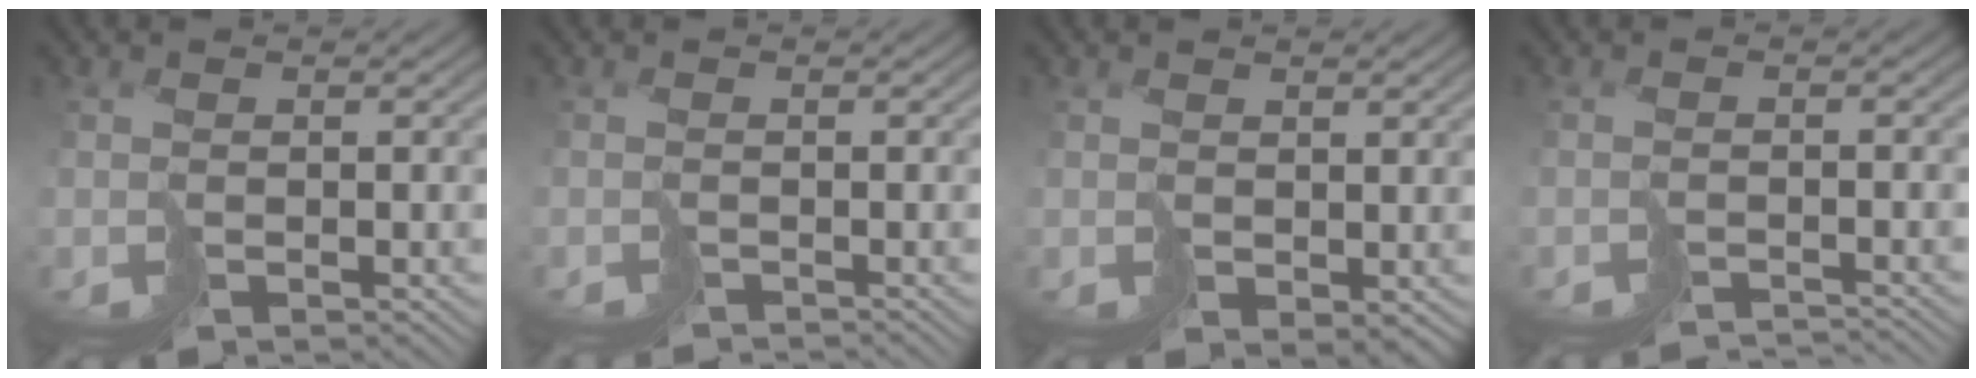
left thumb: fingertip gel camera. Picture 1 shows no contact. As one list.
[{"total": 1.6, "force": [-1.6, -0.2, 0.0], "torque": [0.005, -0.006, -0.036]}, {"total": 2.6, "force": [0.2, 1.7, 1.9], "torque": [-0.037, -0.007, 0.010]}, {"total": 3.2, "force": [-3.2, -0.1, 0.5], "torque": [-0.005, -0.004, -0.055]}]